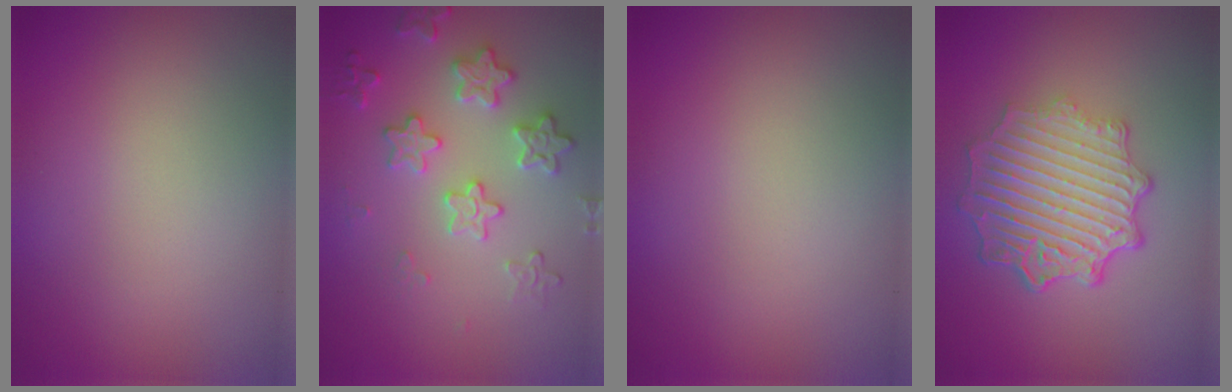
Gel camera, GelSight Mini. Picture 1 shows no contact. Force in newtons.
{"total": 3.6, "press": 3.4, "slide": 1.2}
{"total": 0.0}
{"total": 7.0, "press": 5.4, "slide": 4.6}